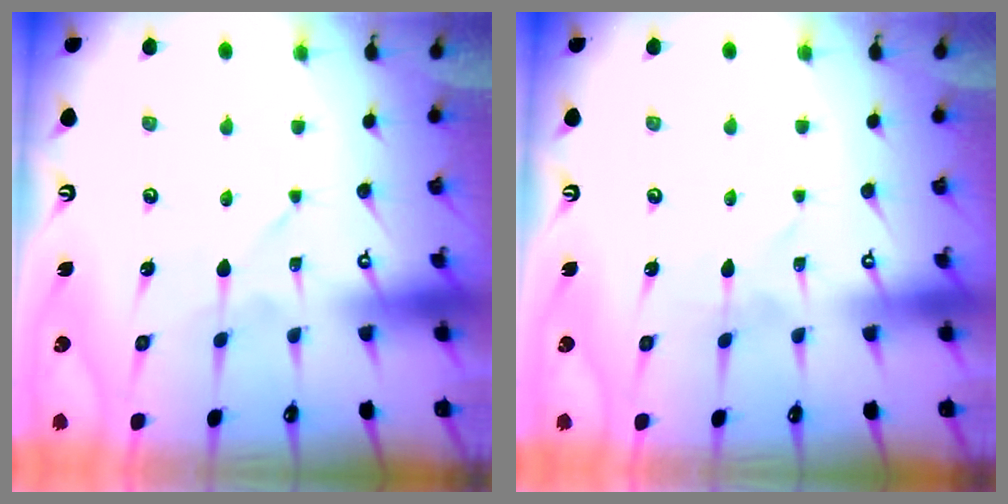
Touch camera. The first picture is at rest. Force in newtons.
{"total": 1.6, "press": 1.6, "slide": 0.1}